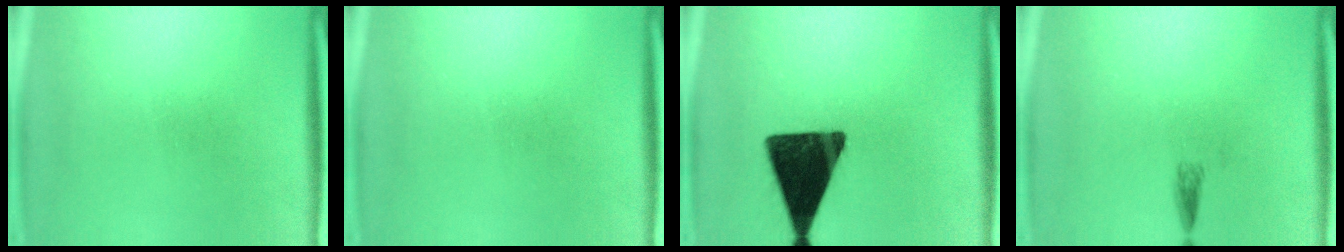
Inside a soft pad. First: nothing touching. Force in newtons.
{"total": 0.0}
{"total": 16.6}
{"total": 1.2}